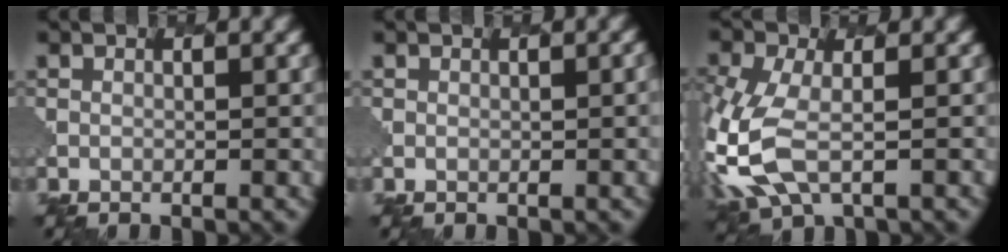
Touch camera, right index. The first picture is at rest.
{"total": 1.5, "force": [0.2, 0.6, 1.4], "torque": [-0.002, 0.007, 0.007]}
{"total": 5.3, "force": [-1.6, 2.8, 4.2], "torque": [-0.126, -0.008, -0.038]}